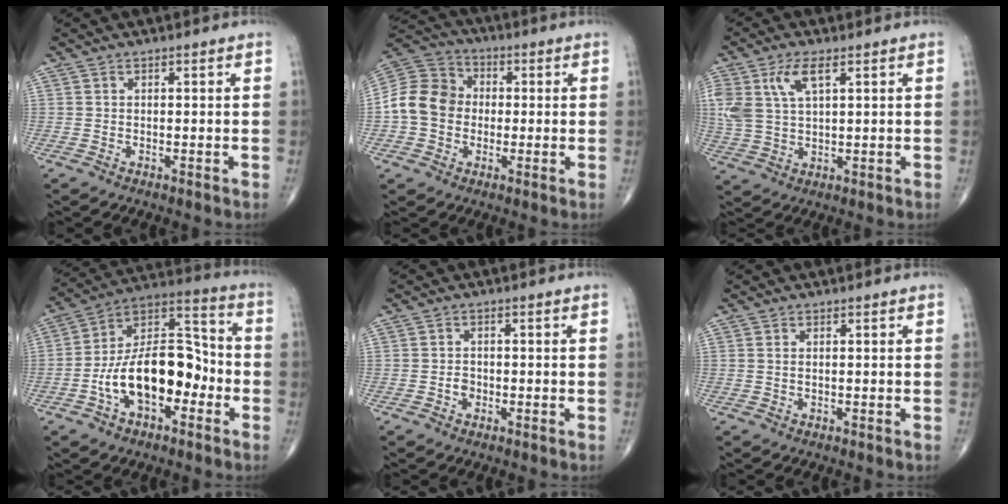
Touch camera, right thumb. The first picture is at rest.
{"total": 11.6, "force": [-0.8, 9.8, 6.1], "torque": [-0.102, 0.035, -0.024]}
{"total": 8.9, "force": [3.7, 4.1, 7.1], "torque": [-0.161, -0.001, 0.077]}
{"total": 18.5, "force": [-4.9, 10.3, 14.6], "torque": [-0.225, 0.054, -0.089]}
{"total": 1.6, "force": [-0.6, 1.3, 0.8], "torque": [-0.006, 0.005, -0.011]}
{"total": 0.5, "force": [0.1, 0.2, 0.4], "torque": [-0.012, 0.004, 0.004]}